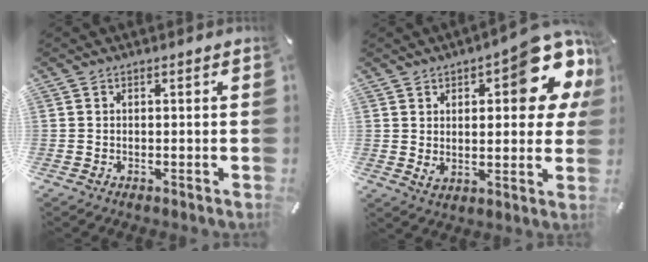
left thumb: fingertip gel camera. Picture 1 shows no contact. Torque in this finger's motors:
{"motor_torque": [1.70, 1.33, 1.64, -0.30, 0.18]}